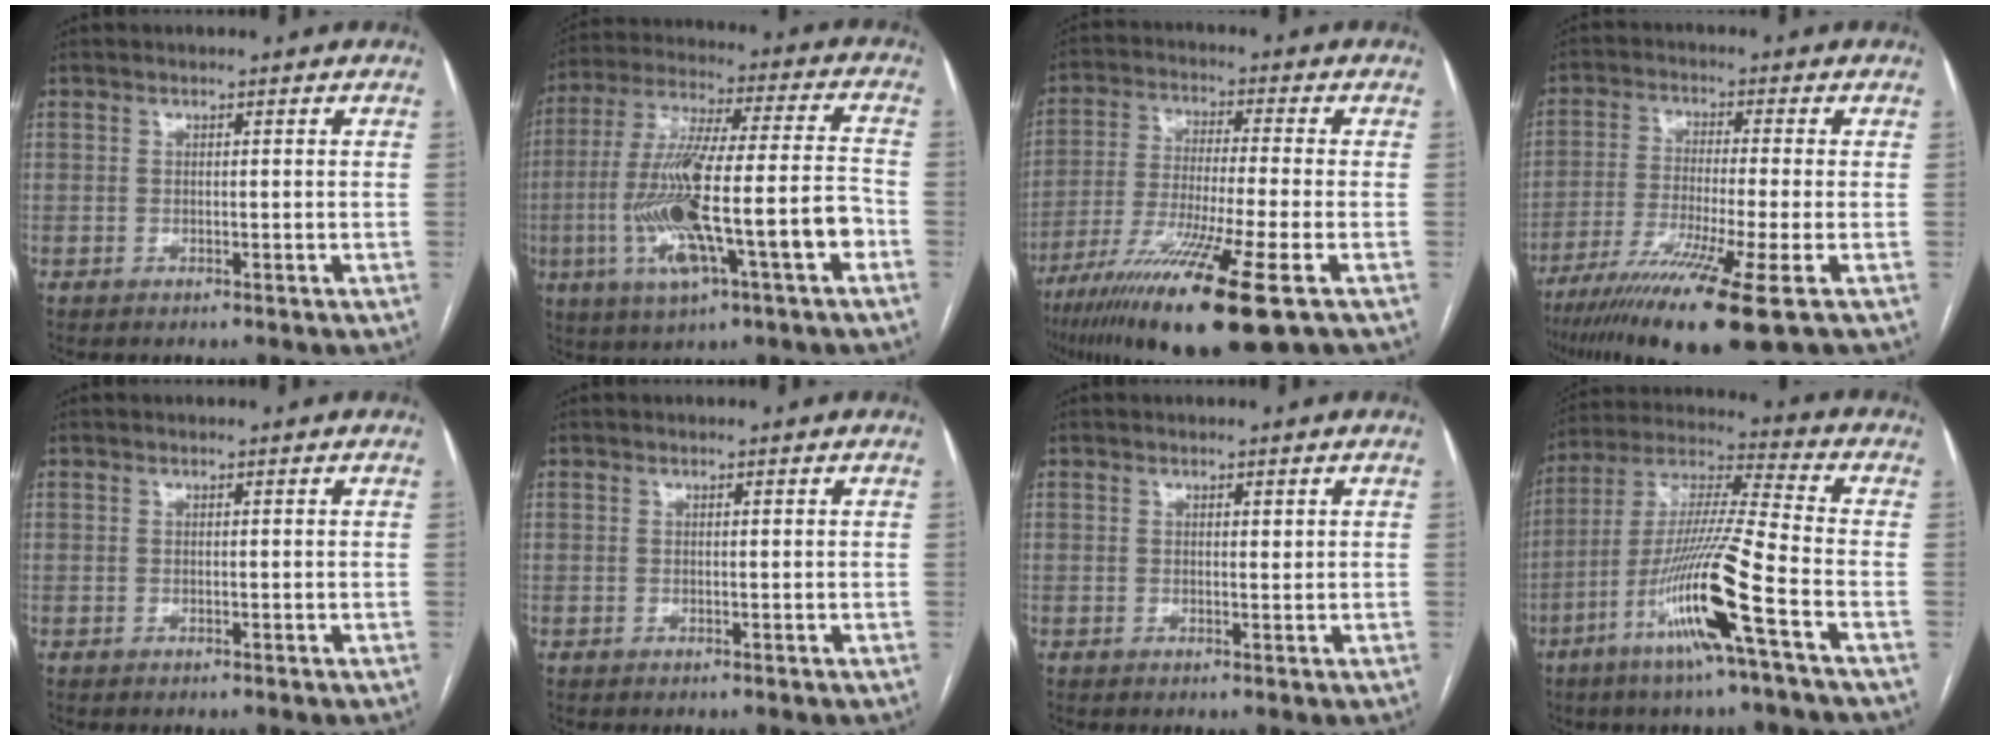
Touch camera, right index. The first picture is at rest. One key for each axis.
{"total": 19.2, "fx": -5.5, "fy": 2.4, "fz": 18.2, "tx": -0.352, "ty": 0.003, "tz": -0.089}
{"total": 17.1, "fx": -9.6, "fy": 0.0, "fz": 14.2, "tx": -0.264, "ty": -0.046, "tz": -0.168}
{"total": 14.1, "fx": -8.7, "fy": -0.9, "fz": 11.1, "tx": -0.207, "ty": -0.041, "tz": -0.146}
{"total": 0.0}
{"total": 0.0}
{"total": 0.7, "fx": 0.4, "fy": 0.2, "fz": 0.6, "tx": -0.011, "ty": -0.001, "tz": 0.006}
{"total": 16.0, "fx": -7.0, "fy": -0.8, "fz": 14.3, "tx": -0.288, "ty": -0.014, "tz": -0.135}